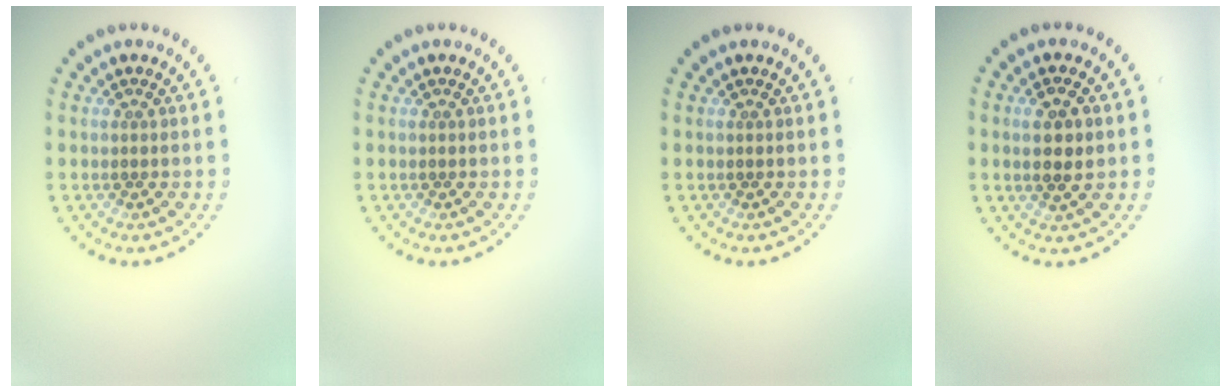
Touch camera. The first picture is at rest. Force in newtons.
{"total": 0.0}
{"total": 0.0}
{"total": 2.8, "press": 2.7, "slide": 0.6}